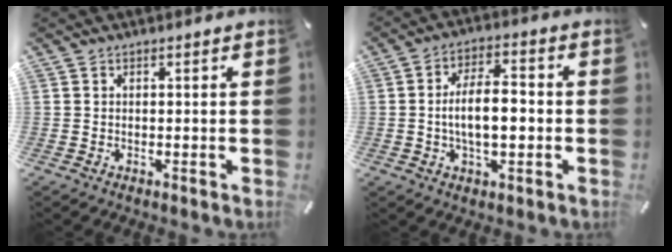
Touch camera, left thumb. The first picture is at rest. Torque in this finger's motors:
{"motor_torque": [1.63, 1.57, 1.12, -0.24, 0.12]}